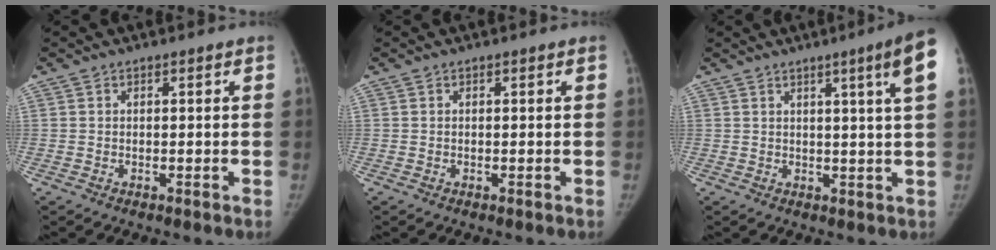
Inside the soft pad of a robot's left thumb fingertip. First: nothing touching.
{"total": 0.0}
{"total": 7.8, "force": [3.4, -0.9, 7.0], "torque": [-0.093, -0.013, 0.041]}